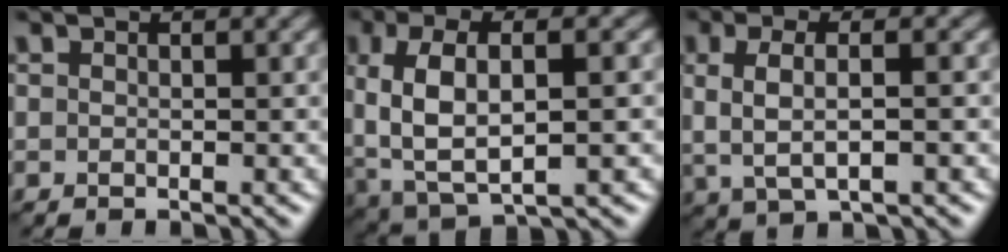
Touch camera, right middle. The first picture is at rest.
{"total": 7.6, "force": [0.4, 3.5, 6.7], "torque": [-0.135, 0.001, 0.007]}
{"total": 3.6, "force": [0.2, 1.3, 3.3], "torque": [-0.069, 0.000, 0.005]}